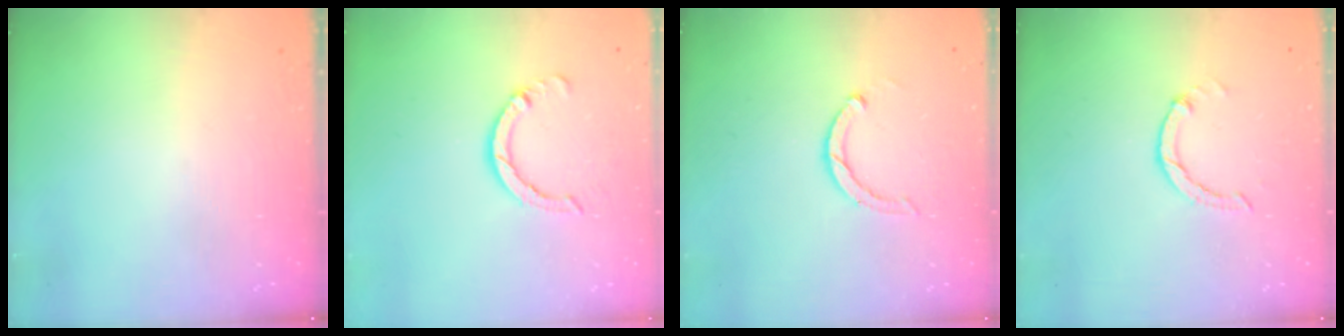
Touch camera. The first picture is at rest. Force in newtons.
{"total": 5.2, "press": 5.2, "slide": 0.4}
{"total": 3.0, "press": 2.9, "slide": 0.5}
{"total": 1.0, "press": 0.9, "slide": 0.3}